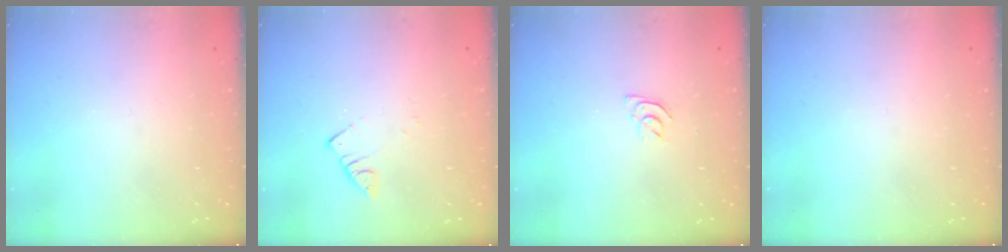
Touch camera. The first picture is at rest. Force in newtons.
{"total": 2.4, "press": 2.4, "slide": 0.4}
{"total": 3.4, "press": 3.4, "slide": 0.4}
{"total": 0.0}